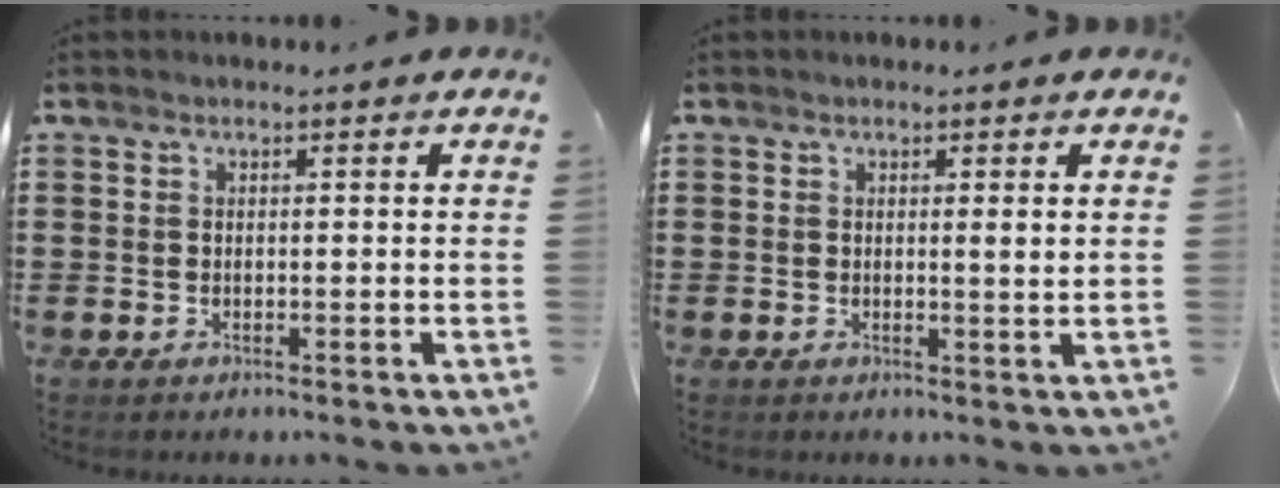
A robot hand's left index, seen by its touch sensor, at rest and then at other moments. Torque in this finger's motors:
{"motor_torque": [0.52, 0.16, 0.05, 0.03]}